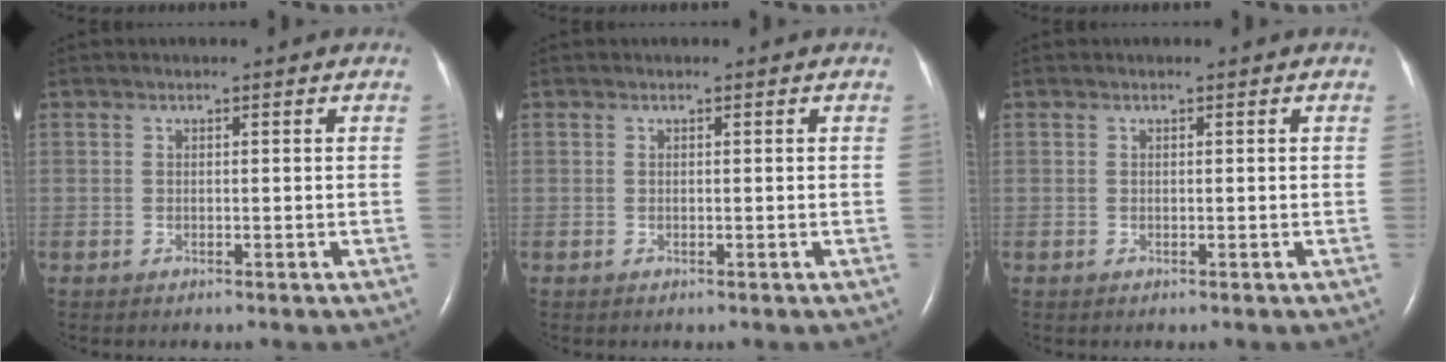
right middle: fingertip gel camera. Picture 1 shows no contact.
{"total": 0.0}
{"total": 0.0}